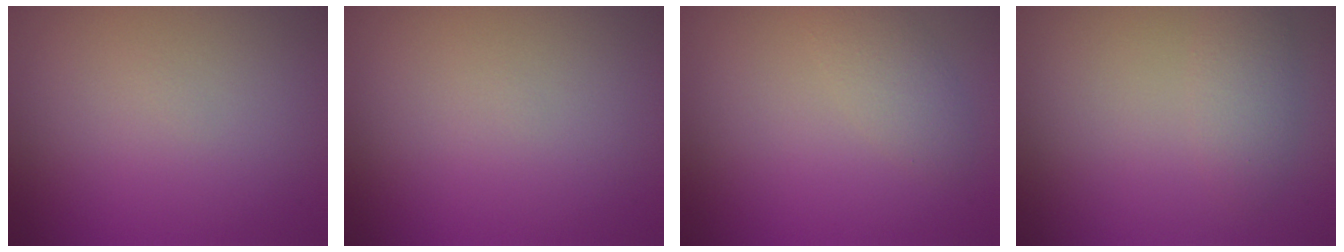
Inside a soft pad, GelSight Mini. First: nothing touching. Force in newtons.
{"total": 0.0}
{"total": 2.0, "press": 2.0, "slide": 0.2}
{"total": 2.0, "press": 2.0, "slide": 0.1}